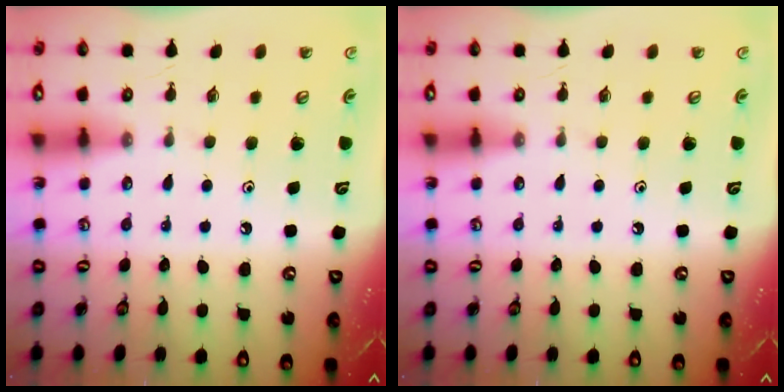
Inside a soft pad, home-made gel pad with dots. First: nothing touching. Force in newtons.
{"total": 0.0}